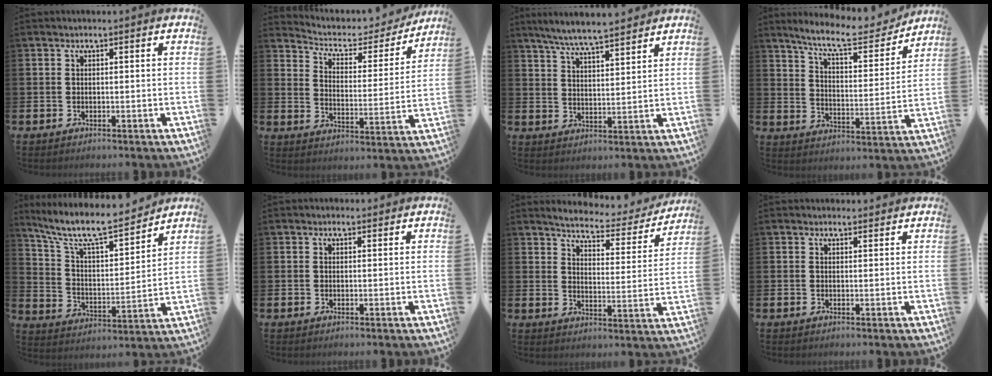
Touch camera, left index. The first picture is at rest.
{"total": 5.5, "force": [4.9, 2.1, 1.2], "torque": [-0.048, -0.041, 0.076]}
{"total": 6.6, "force": [6.3, 0.2, 1.9], "torque": [-0.057, -0.030, 0.112]}
{"total": 11.0, "force": [9.7, 2.3, 4.6], "torque": [-0.110, -0.063, 0.166]}
{"total": 10.2, "force": [9.0, 2.1, 4.4], "torque": [-0.115, -0.063, 0.152]}
{"total": 0.9, "force": [0.8, 0.4, 0.2], "torque": [0.010, 0.000, 0.011]}
{"total": 5.0, "force": [4.8, 0.9, 1.2], "torque": [-0.043, -0.040, 0.075]}
{"total": 1.5, "force": [1.4, 0.3, 0.0], "torque": [0.011, -0.007, 0.024]}